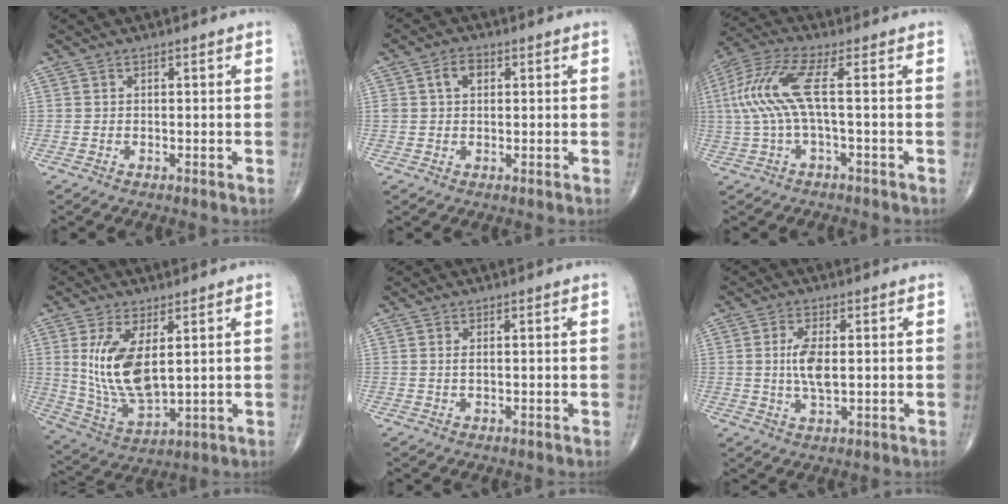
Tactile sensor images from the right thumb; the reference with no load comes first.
{"total": 3.5, "force": [1.1, 2.4, 2.4], "torque": [-0.039, 0.008, 0.019]}
{"total": 10.0, "force": [0.4, 2.0, 9.8], "torque": [-0.256, 0.030, 0.004]}
{"total": 13.0, "force": [2.9, 5.9, 11.2], "torque": [-0.218, -0.023, 0.074]}
{"total": 0.8, "force": [0.2, 0.2, 0.7], "torque": [-0.018, 0.000, 0.006]}
{"total": 5.9, "force": [0.5, 2.3, 5.4], "torque": [-0.110, -0.008, 0.009]}